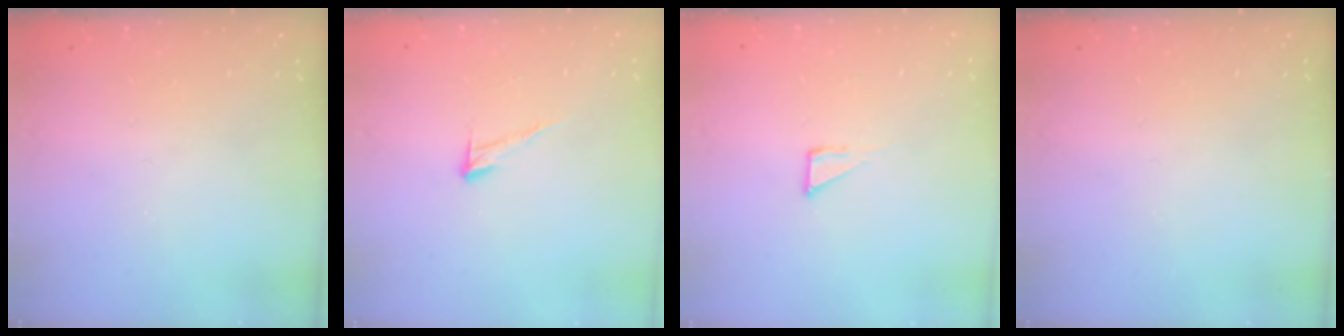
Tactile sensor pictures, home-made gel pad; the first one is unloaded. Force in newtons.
{"total": 5.9, "press": 5.9, "slide": 0.3}
{"total": 2.8, "press": 2.8, "slide": 0.2}
{"total": 0.0}